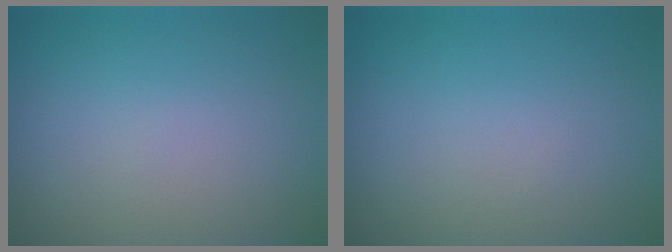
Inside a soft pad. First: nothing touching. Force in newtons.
{"total": 0.0}